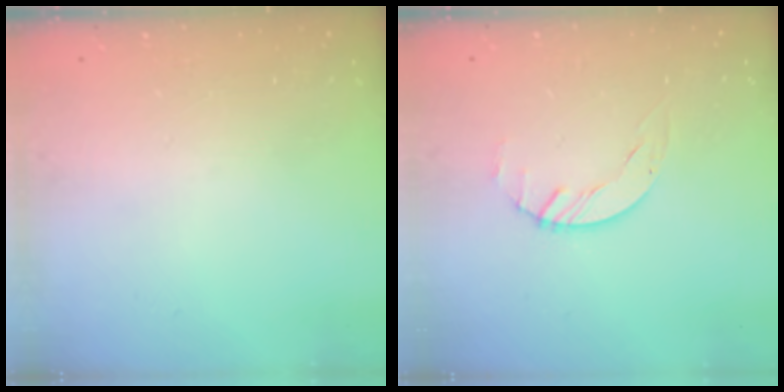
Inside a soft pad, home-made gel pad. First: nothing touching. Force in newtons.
{"total": 1.5, "press": 1.5, "slide": 0.2}